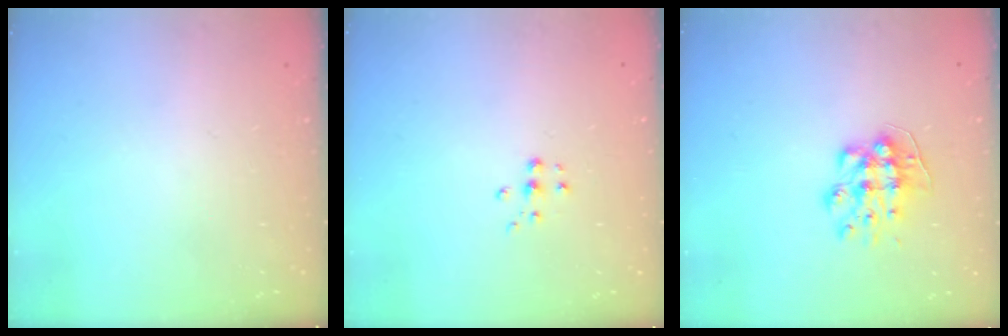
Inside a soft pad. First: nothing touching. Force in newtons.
{"total": 5.3, "press": 5.3, "slide": 0.4}
{"total": 8.9, "press": 8.9, "slide": 0.2}